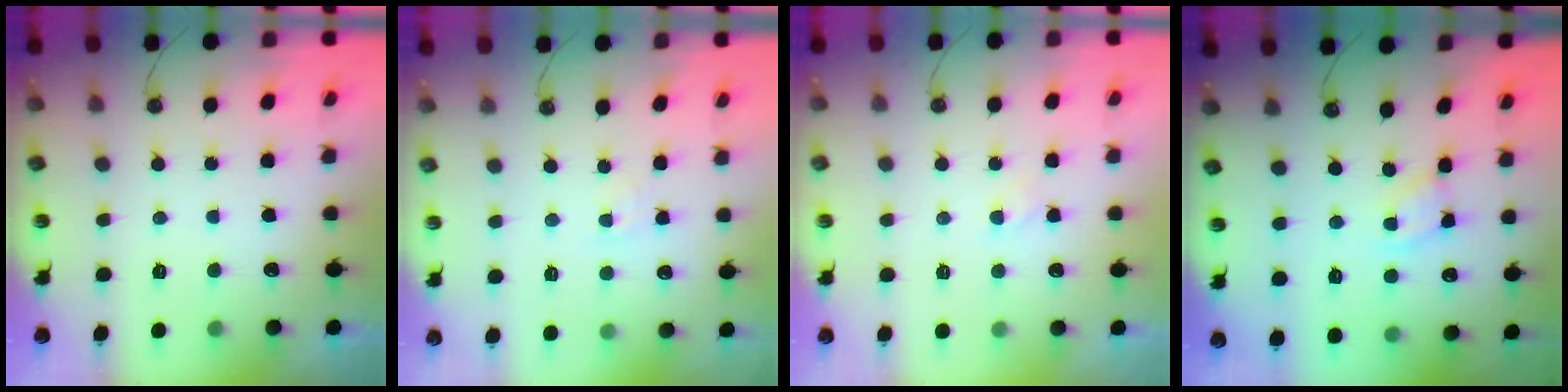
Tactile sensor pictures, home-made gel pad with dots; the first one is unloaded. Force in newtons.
{"total": 4.5, "press": 4.5, "slide": 0.6}
{"total": 2.2, "press": 2.2, "slide": 0.3}
{"total": 2.1, "press": 2.1, "slide": 0.4}